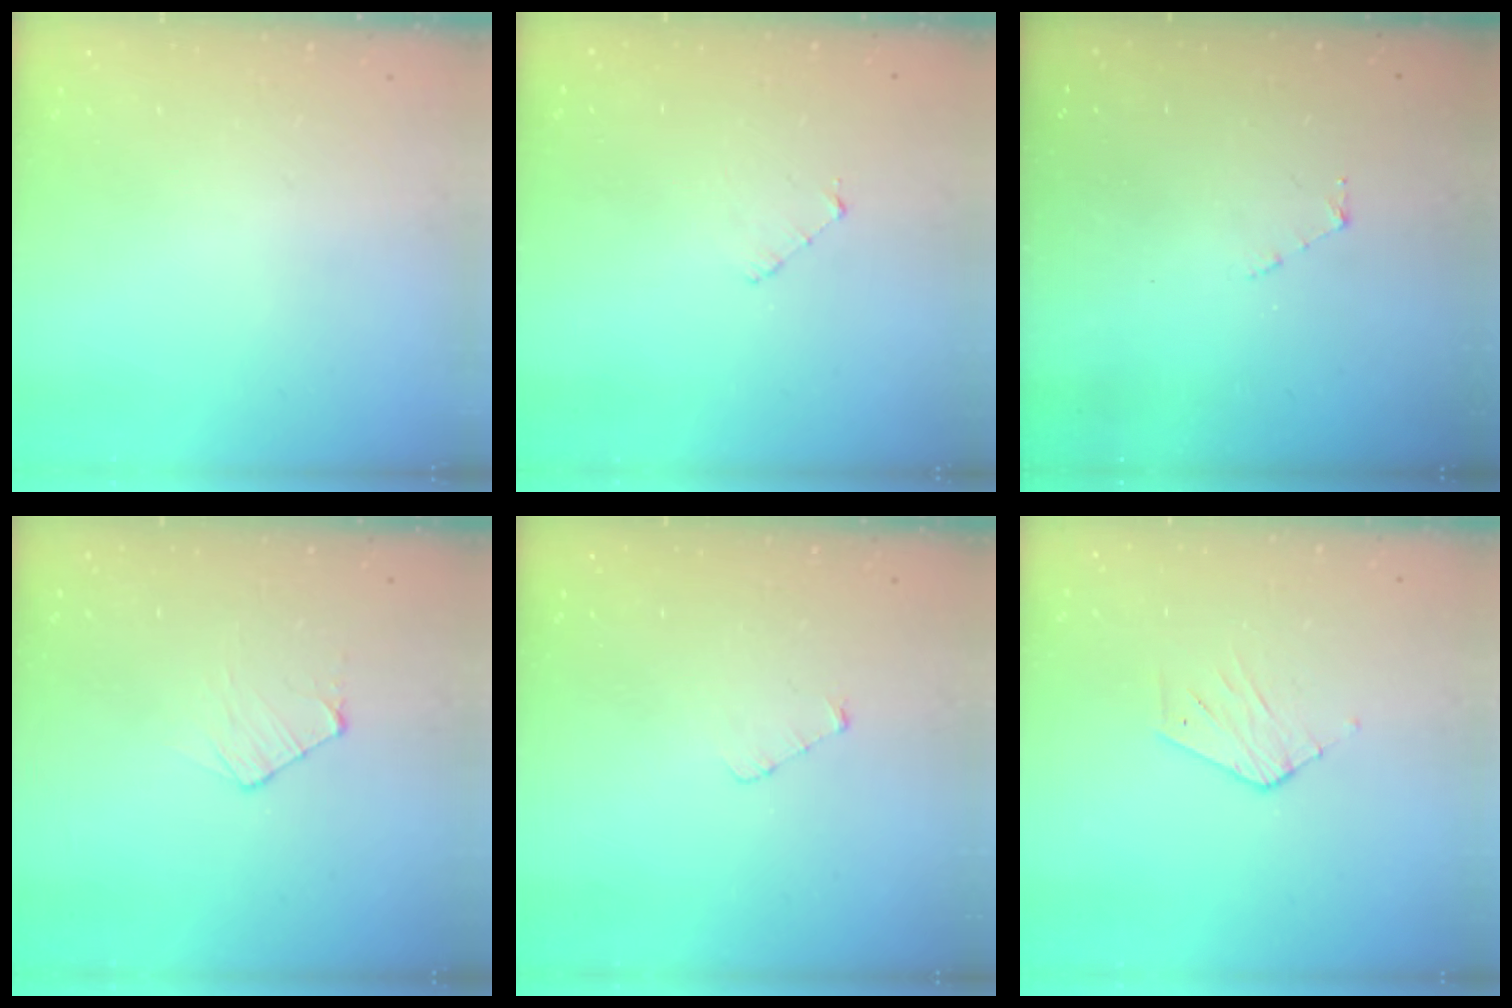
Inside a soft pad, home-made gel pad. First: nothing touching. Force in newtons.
{"total": 2.9, "press": 2.9, "slide": 0.2}
{"total": 2.9, "press": 2.9, "slide": 0.3}
{"total": 4.8, "press": 4.7, "slide": 0.5}
{"total": 3.0, "press": 3.0, "slide": 0.3}
{"total": 3.3, "press": 3.3, "slide": 0.2}